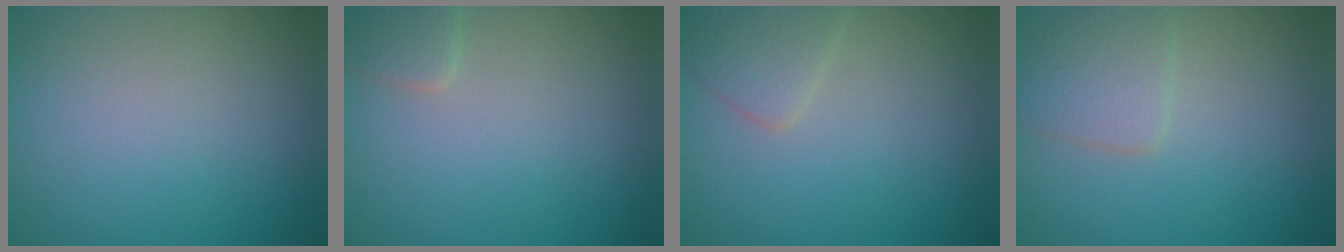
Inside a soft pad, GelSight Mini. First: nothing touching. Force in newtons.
{"total": 1.6, "press": 1.6, "slide": 0.1}
{"total": 2.0, "press": 2.0, "slide": 0.0}
{"total": 2.5, "press": 2.5, "slide": 0.1}